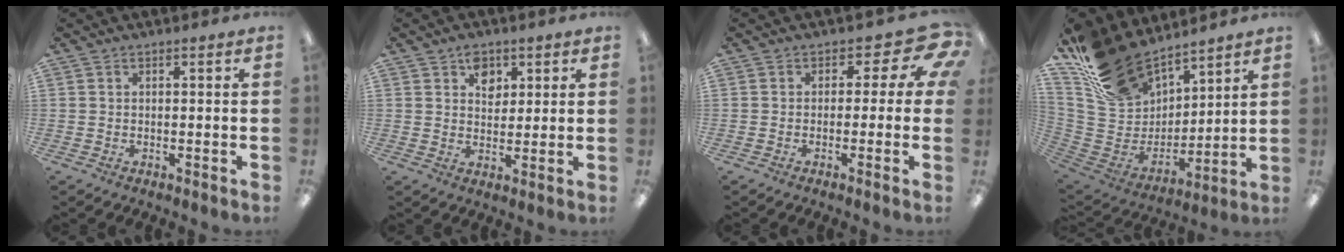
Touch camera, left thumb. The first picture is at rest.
{"total": 5.1, "force": [2.7, 3.7, 2.2], "torque": [-0.013, -0.007, 0.042]}
{"total": 6.8, "force": [1.8, 4.2, 5.0], "torque": [-0.060, -0.012, 0.030]}
{"total": 21.1, "force": [16.8, 10.2, 7.8], "torque": [-0.166, -0.105, 0.313]}